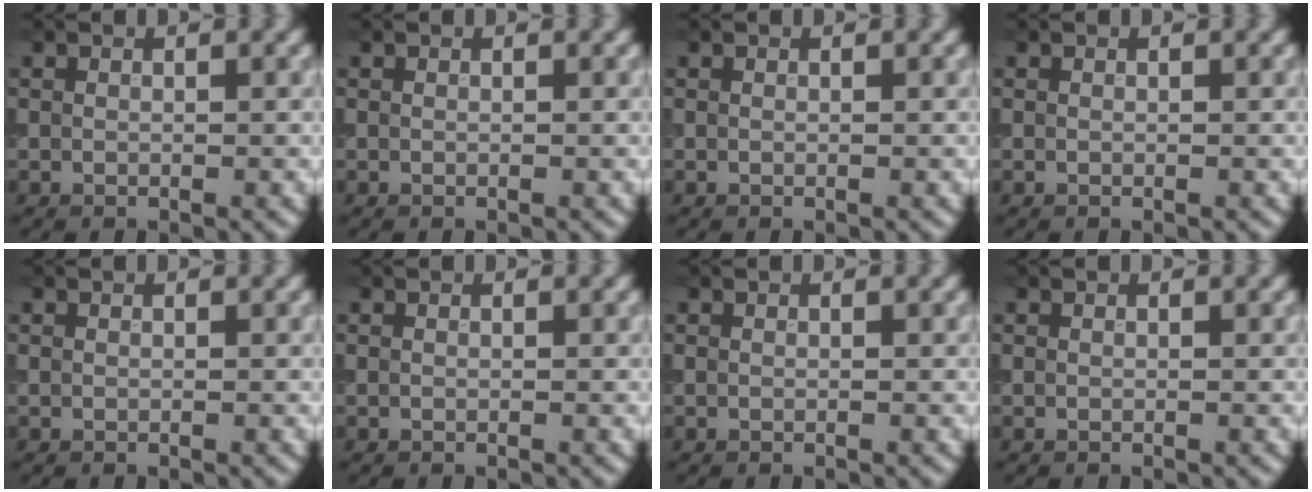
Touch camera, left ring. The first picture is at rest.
{"total": 0.0}
{"total": 0.0}
{"total": 0.0}
{"total": 0.0}
{"total": 0.0}
{"total": 0.0}
{"total": 0.0}